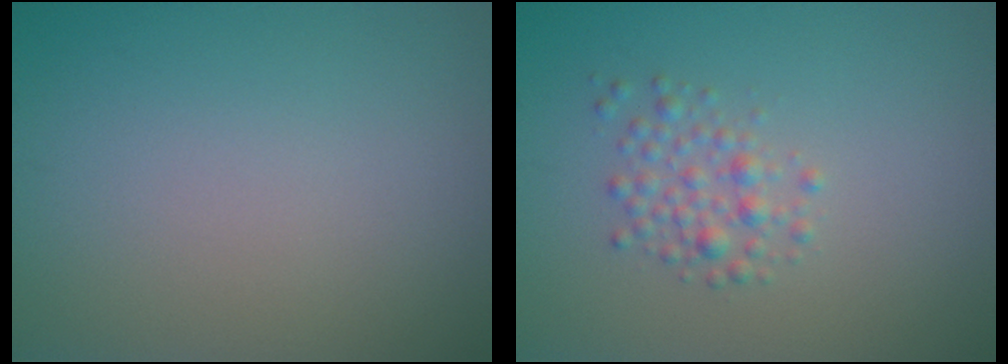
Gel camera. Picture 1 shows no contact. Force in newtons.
{"total": 2.1, "press": 2.1, "slide": 0.1}